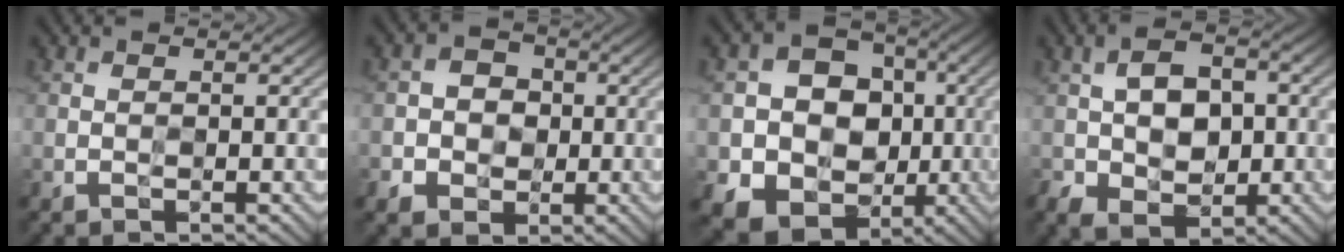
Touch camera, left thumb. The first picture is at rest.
{"total": 4.4, "force": [-0.5, 4.1, 1.6], "torque": [-0.024, 0.003, -0.022]}
{"total": 12.5, "force": [-1.3, 11.0, 5.9], "torque": [-0.118, -0.020, -0.041]}
{"total": 7.1, "force": [0.0, 4.8, 5.2], "torque": [-0.098, 0.004, 0.000]}